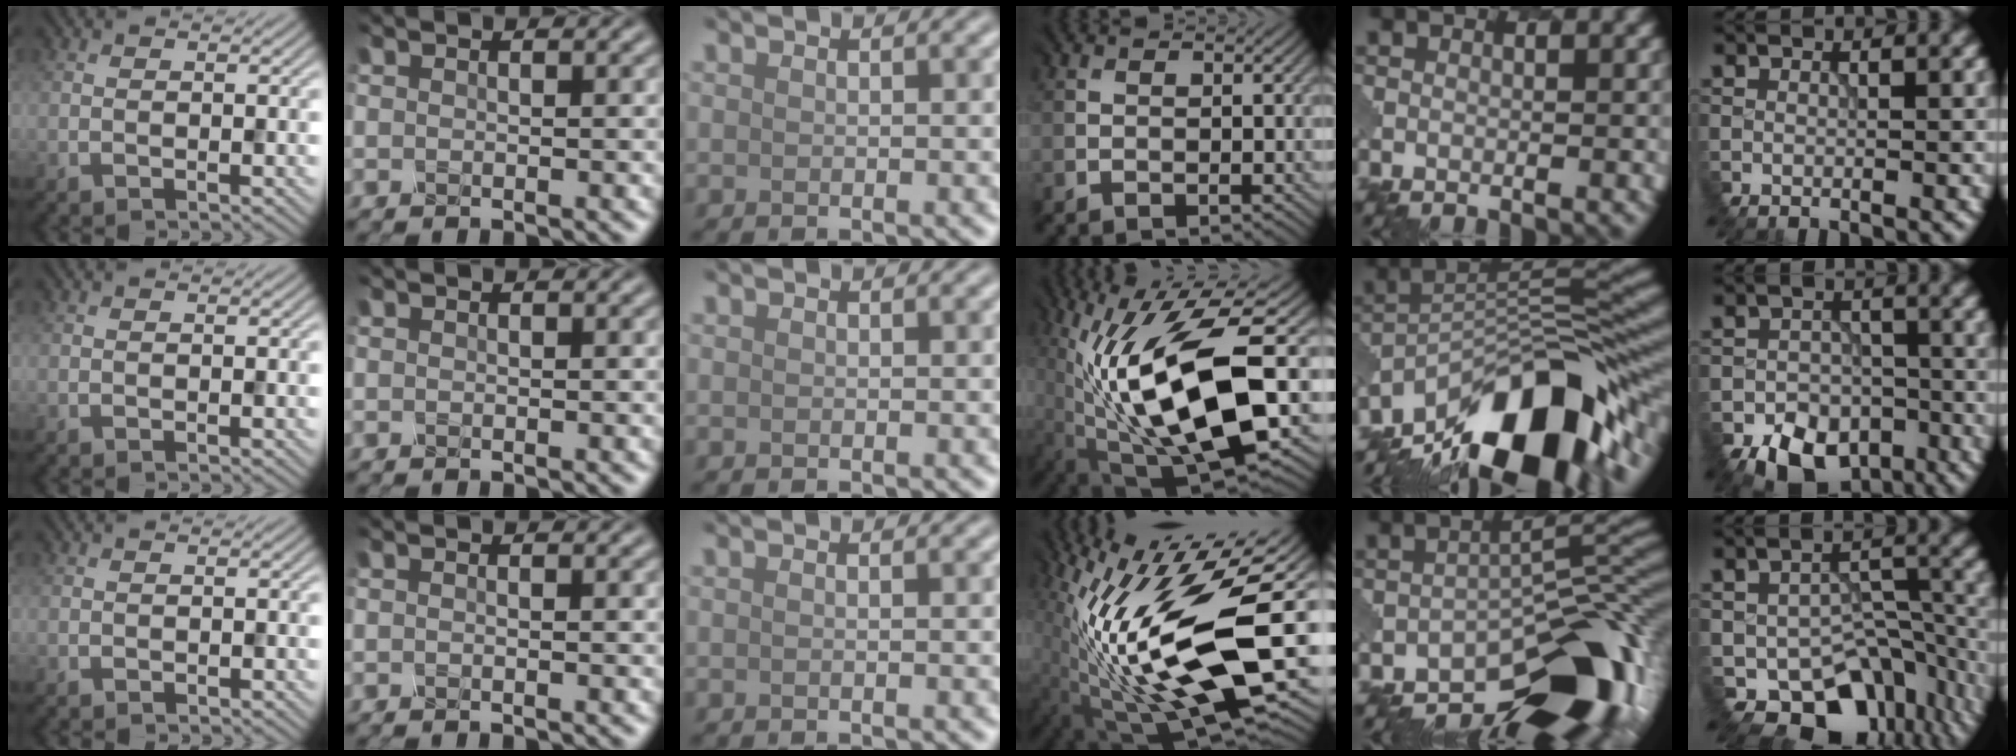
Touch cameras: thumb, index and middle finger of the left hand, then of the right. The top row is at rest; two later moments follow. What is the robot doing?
{"motion": "disassemble", "object": "battery cover"}